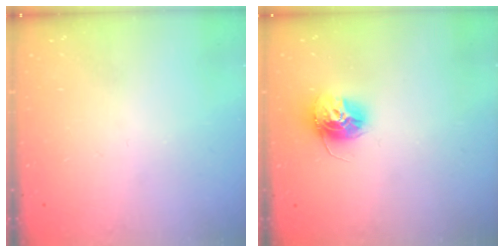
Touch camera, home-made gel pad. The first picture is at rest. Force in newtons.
{"total": 12.4, "press": 12.4, "slide": 1.0}